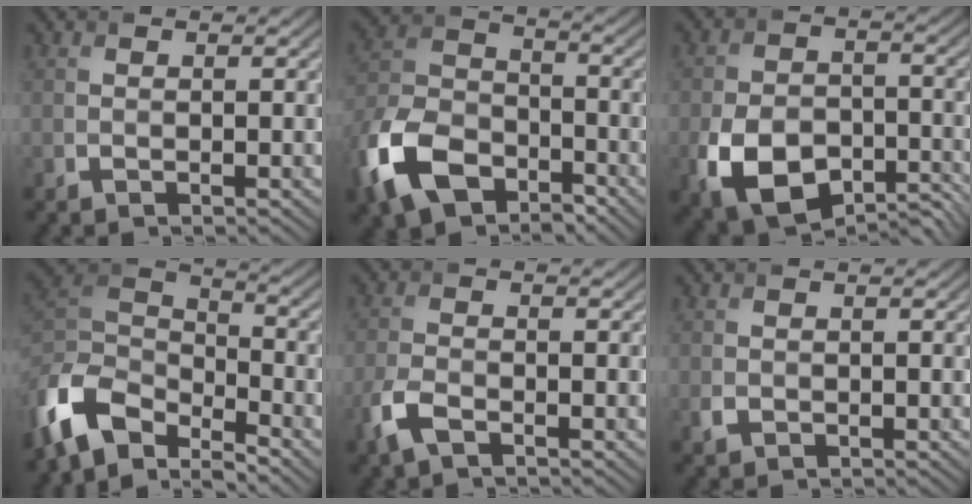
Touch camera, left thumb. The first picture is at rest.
{"total": 12.8, "force": [-7.4, 7.5, 7.3], "torque": [-0.180, -0.014, -0.159]}
{"total": 10.7, "force": [-4.9, 6.8, 6.6], "torque": [-0.142, -0.028, -0.080]}
{"total": 11.1, "force": [-7.5, 5.4, 6.2], "torque": [-0.144, -0.008, -0.155]}
{"total": 3.8, "force": [-2.3, 1.7, 2.5], "torque": [-0.063, -0.006, -0.056]}
{"total": 1.0, "force": [-0.2, 0.9, 0.4], "torque": [-0.009, -0.008, -0.004]}